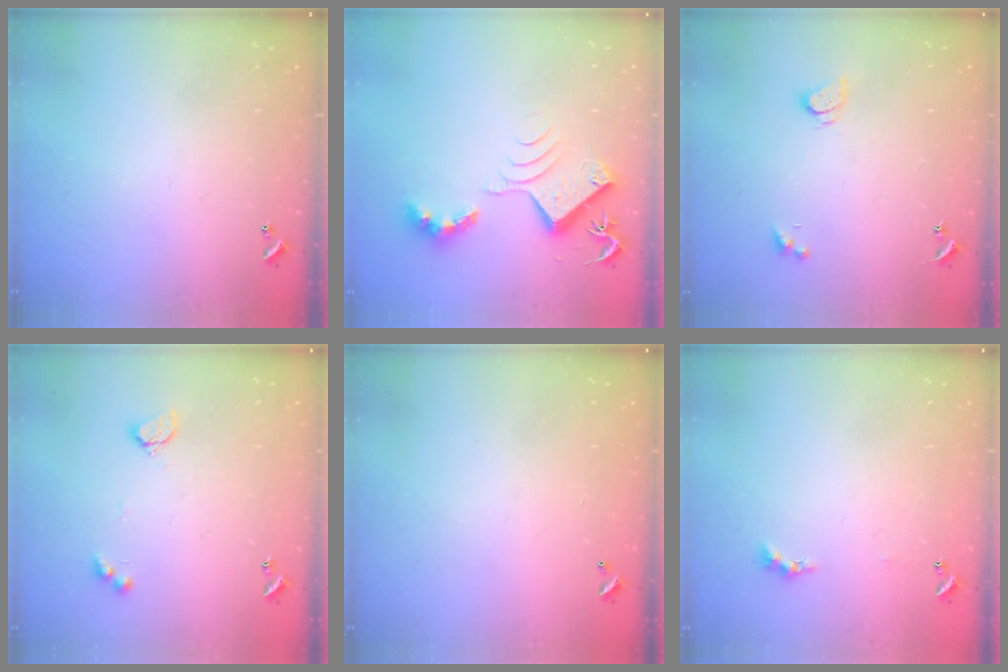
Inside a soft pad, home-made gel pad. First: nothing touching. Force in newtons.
{"total": 10.4, "press": 10.3, "slide": 0.5}
{"total": 2.7, "press": 2.7, "slide": 0.3}
{"total": 4.1, "press": 4.0, "slide": 0.8}
{"total": 2.8, "press": 2.8, "slide": 0.1}
{"total": 0.6, "press": 0.4, "slide": 0.5}